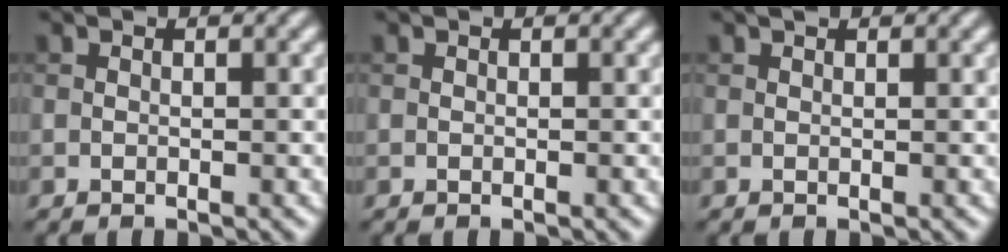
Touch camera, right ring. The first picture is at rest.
{"total": 0.0}
{"total": 0.6, "force": [0.6, 0.2, 0.3], "torque": [-0.004, 0.001, 0.009]}